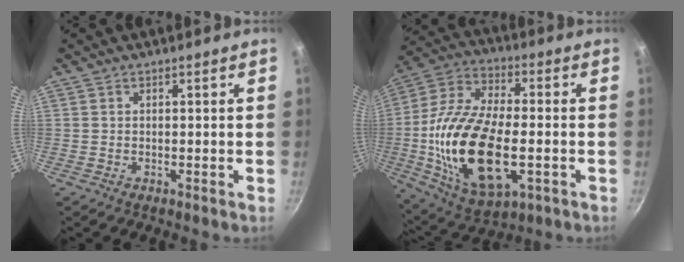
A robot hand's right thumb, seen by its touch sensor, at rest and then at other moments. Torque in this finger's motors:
{"motor_torque": [-0.33, 1.80, 2.15, -0.62, 0.75]}